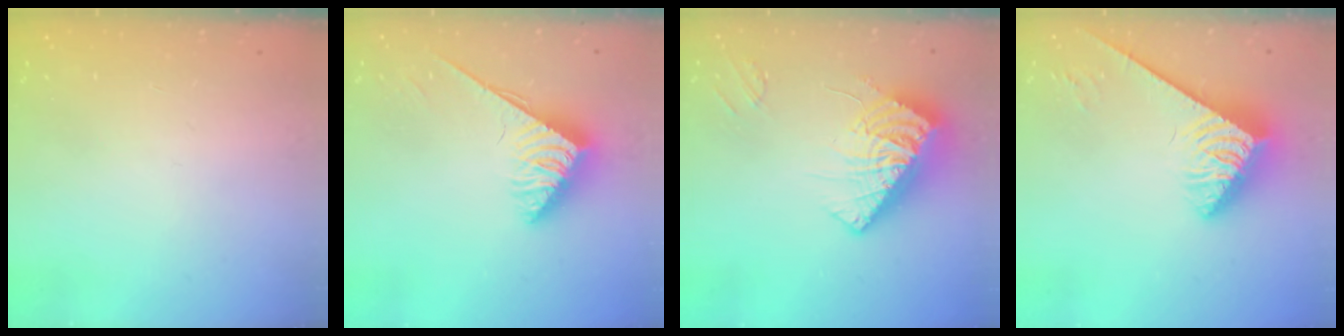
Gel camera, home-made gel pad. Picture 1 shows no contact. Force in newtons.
{"total": 3.8, "press": 3.7, "slide": 0.6}
{"total": 15.5, "press": 15.4, "slide": 1.8}
{"total": 4.0, "press": 3.9, "slide": 0.8}